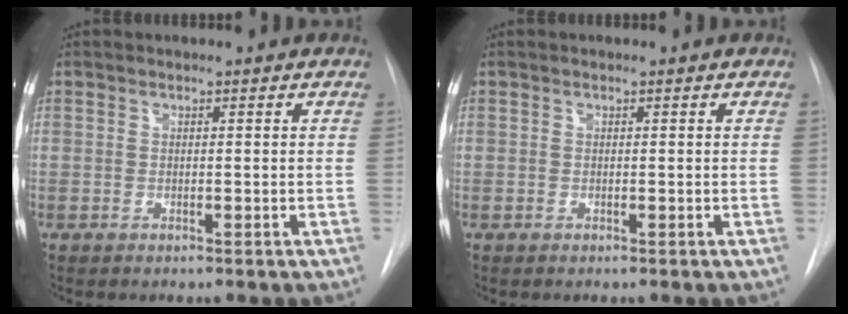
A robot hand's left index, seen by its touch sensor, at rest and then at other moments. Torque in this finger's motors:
{"motor_torque": [-0.08, 0.07, 0.00, -0.01]}